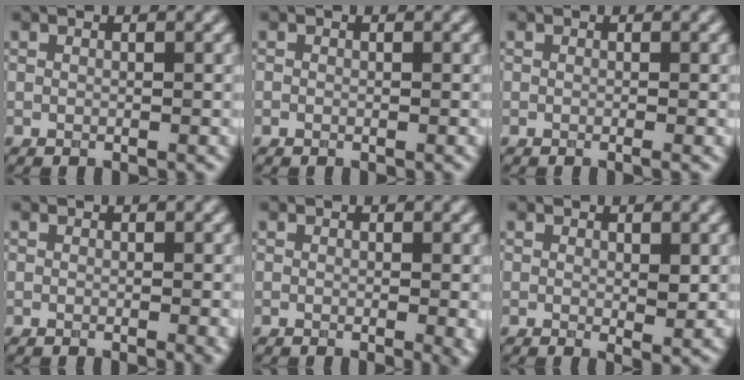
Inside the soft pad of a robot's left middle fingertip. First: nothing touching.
{"total": 0.0}
{"total": 0.6, "force": [-0.2, 0.1, 0.5], "torque": [-0.008, -0.005, -0.004]}
{"total": 0.8, "force": [-0.2, 0.1, 0.8], "torque": [-0.010, -0.003, -0.002]}
{"total": 1.5, "force": [-0.2, 0.3, 1.4], "torque": [-0.017, -0.006, -0.002]}
{"total": 1.9, "force": [0.3, 0.7, 1.7], "torque": [-0.024, -0.009, 0.008]}